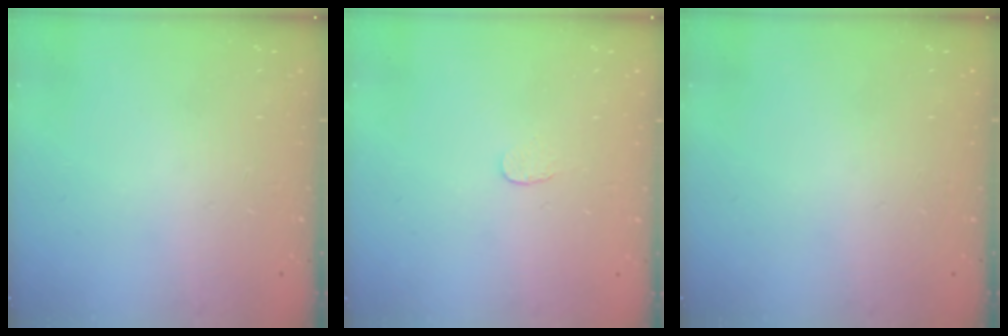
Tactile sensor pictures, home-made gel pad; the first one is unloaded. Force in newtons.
{"total": 3.0, "press": 3.0, "slide": 0.2}
{"total": 0.0}